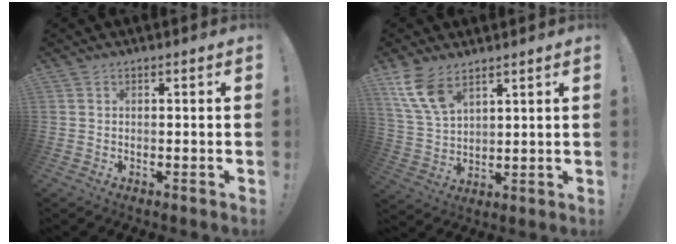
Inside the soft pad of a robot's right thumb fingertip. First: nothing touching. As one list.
[{"total": 9.8, "force": [6.5, 4.5, 5.8], "torque": [-0.122, -0.028, 0.126]}]